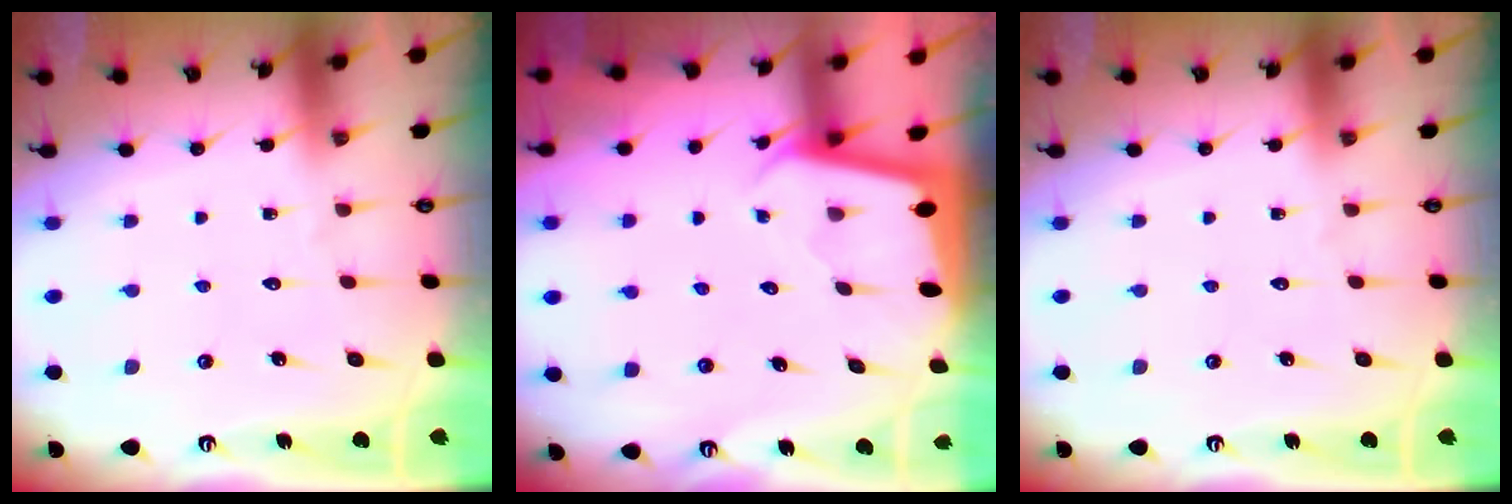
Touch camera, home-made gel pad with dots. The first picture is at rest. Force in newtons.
{"total": 1.9, "press": 1.9, "slide": 0.1}
{"total": 0.0}